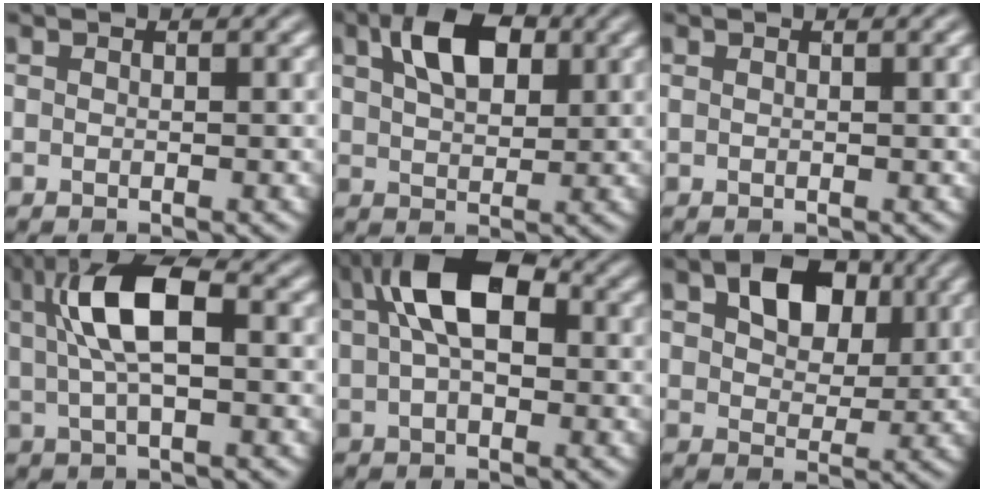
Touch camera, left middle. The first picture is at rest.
{"total": 5.5, "force": [2.2, 3.1, 4.1], "torque": [-0.080, 0.008, 0.038]}
{"total": 1.4, "force": [0.5, 0.5, 1.2], "torque": [-0.013, 0.002, 0.005]}
{"total": 7.1, "force": [1.2, 2.6, 6.5], "torque": [-0.135, 0.013, 0.020]}
{"total": 7.6, "force": [1.8, 4.0, 6.2], "torque": [-0.117, 0.019, 0.025]}
{"total": 5.3, "force": [2.0, 3.6, 3.5], "torque": [-0.071, 0.000, 0.027]}